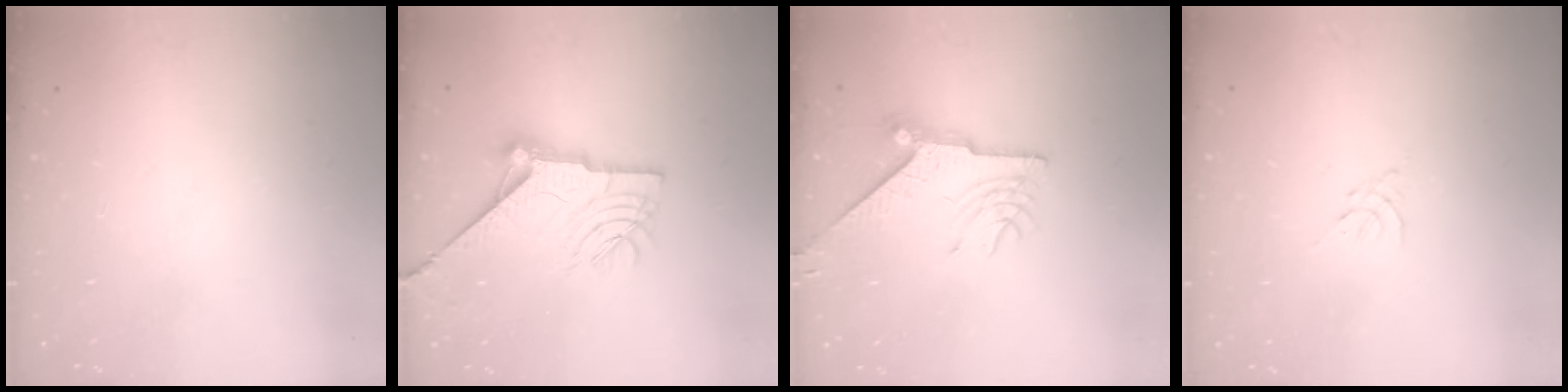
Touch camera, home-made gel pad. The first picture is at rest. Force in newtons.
{"total": 14.0, "press": 13.9, "slide": 0.9}
{"total": 8.7, "press": 8.7, "slide": 0.6}
{"total": 0.0}